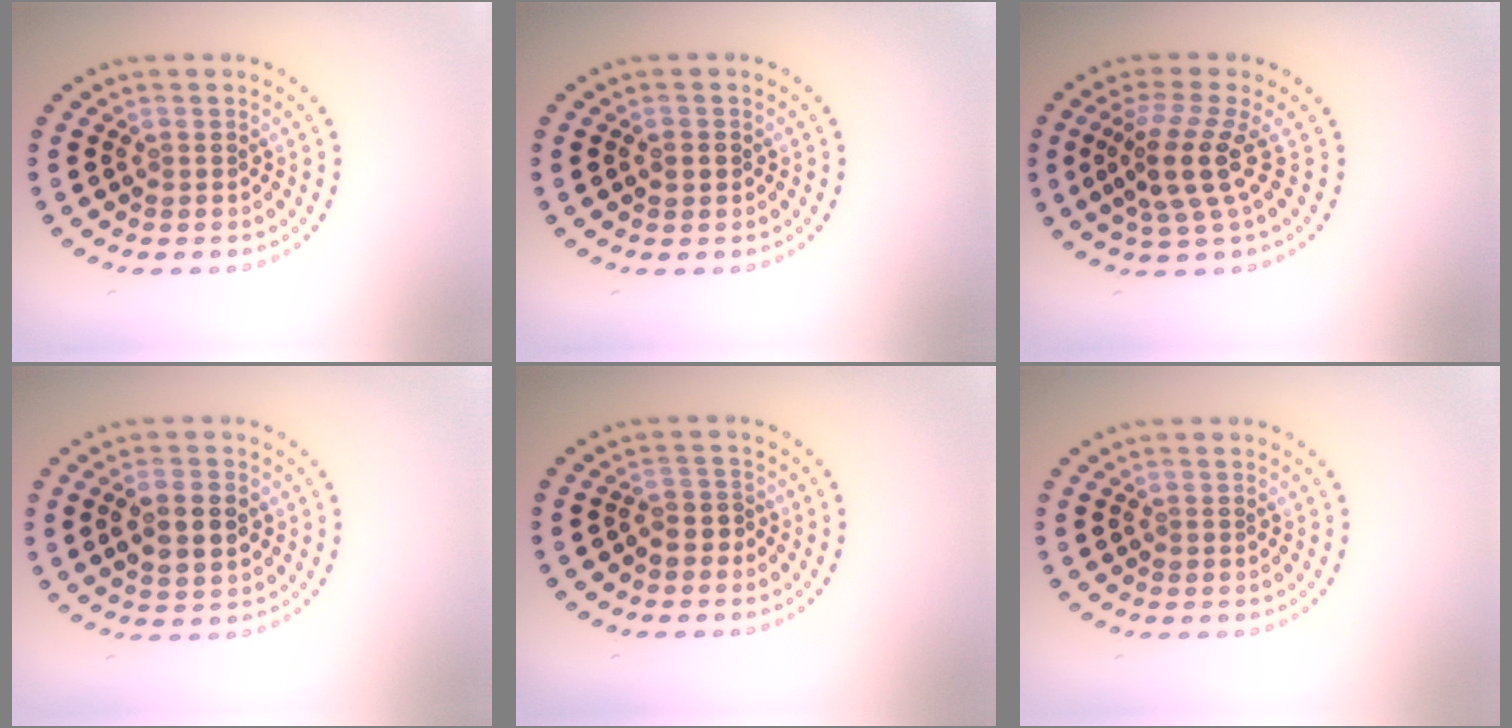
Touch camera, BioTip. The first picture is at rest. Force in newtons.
{"total": 1.4, "press": 1.4, "slide": 0.2}
{"total": 3.9, "press": 2.8, "slide": 2.8}
{"total": 3.6, "press": 3.6, "slide": 0.4}
{"total": 1.5, "press": 1.2, "slide": 0.9}
{"total": 0.0}